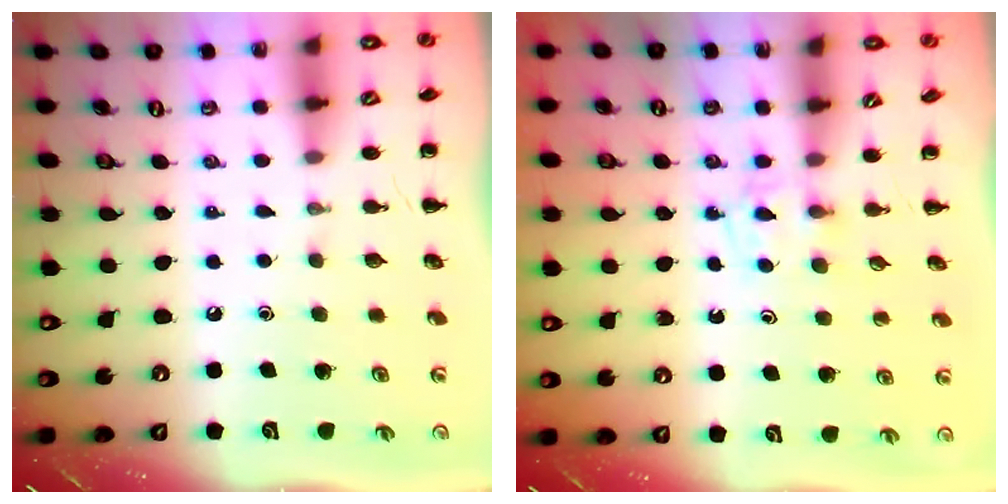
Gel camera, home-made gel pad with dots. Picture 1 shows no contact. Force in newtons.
{"total": 2.3, "press": 2.0, "slide": 1.0}